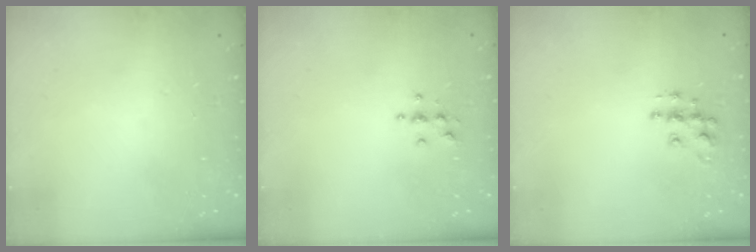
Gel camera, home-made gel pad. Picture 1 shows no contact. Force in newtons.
{"total": 3.8, "press": 3.8, "slide": 0.4}
{"total": 8.7, "press": 8.7, "slide": 0.5}